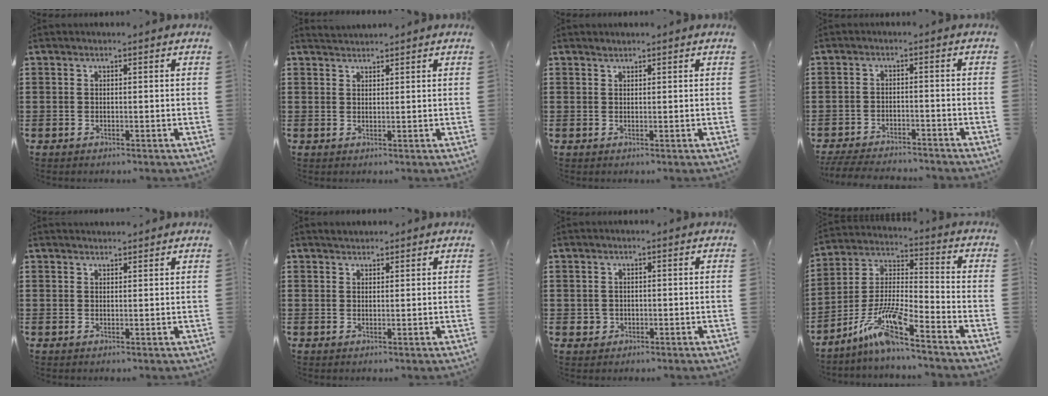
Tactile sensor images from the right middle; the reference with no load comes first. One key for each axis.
{"total": 1.5, "fx": 1.5, "fy": 0.2, "fz": 0.0, "tx": -0.003, "ty": 0.004, "tz": 0.029}
{"total": 0.6, "fx": 0.6, "fy": 0.2, "fz": 0.0, "tx": -0.002, "ty": -0.001, "tz": 0.012}
{"total": 4.2, "fx": -4.1, "fy": 0.5, "fz": 0.8, "tx": -0.020, "ty": 0.000, "tz": -0.084}
{"total": 1.1, "fx": 1.1, "fy": 0.1, "fz": 0.0, "tx": 0.007, "ty": -0.003, "tz": 0.019}
{"total": 1.2, "fx": 1.1, "fy": 0.5, "fz": -0.1, "tx": 0.008, "ty": 0.000, "tz": 0.019}
{"total": 1.1, "fx": -0.2, "fy": 1.1, "fz": 0.3, "tx": -0.008, "ty": 0.006, "tz": -0.007}
{"total": 10.2, "fx": -7.7, "fy": 1.0, "fz": 6.6, "tx": -0.149, "ty": -0.006, "tz": -0.155}